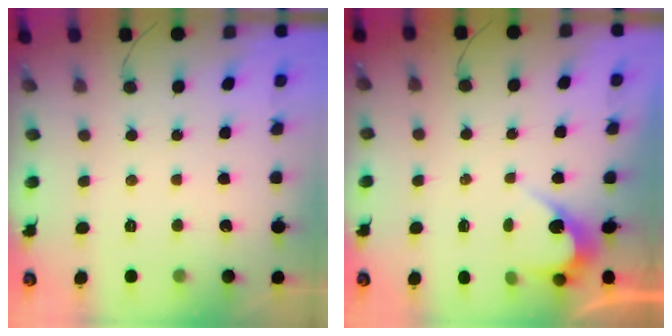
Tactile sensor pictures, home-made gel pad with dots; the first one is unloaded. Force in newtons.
{"total": 2.9, "press": 2.9, "slide": 0.1}